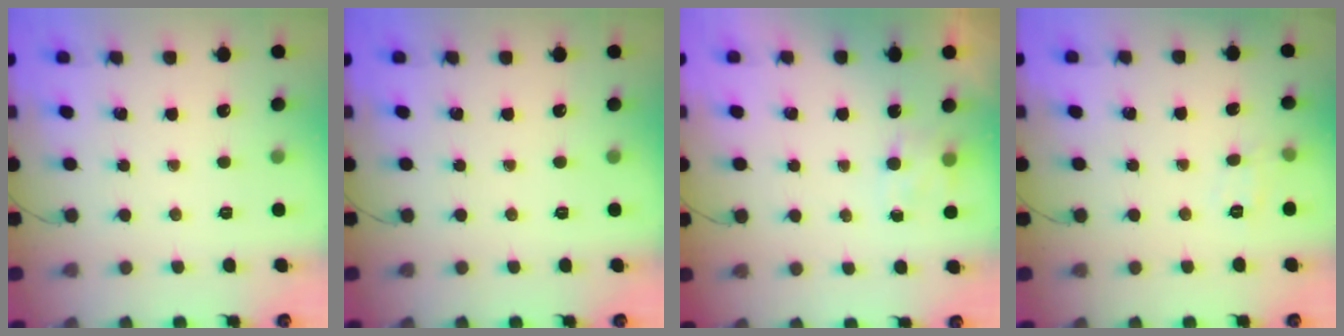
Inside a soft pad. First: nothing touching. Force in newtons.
{"total": 0.0}
{"total": 3.7, "press": 3.6, "slide": 1.0}
{"total": 6.6, "press": 6.4, "slide": 1.7}